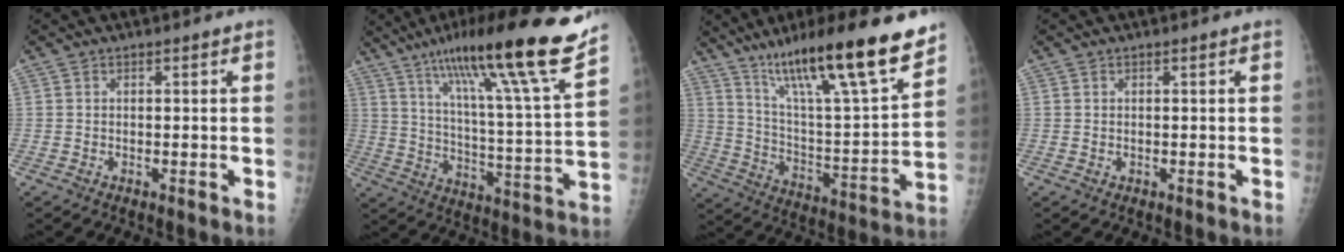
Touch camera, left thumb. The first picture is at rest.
{"total": 23.7, "force": [16.6, 1.3, 16.8], "torque": [-0.250, -0.067, 0.261]}
{"total": 24.1, "force": [16.9, 3.1, 16.9], "torque": [-0.255, -0.067, 0.288]}
{"total": 0.0}